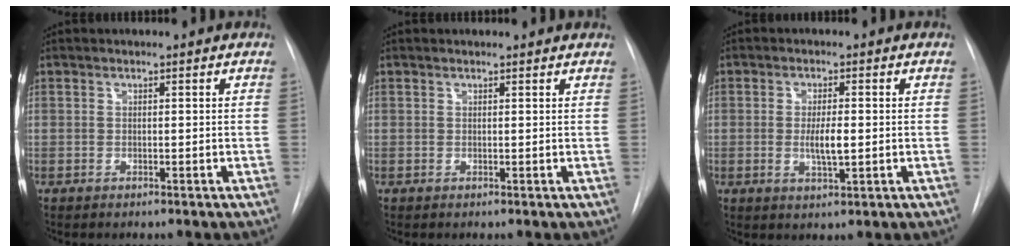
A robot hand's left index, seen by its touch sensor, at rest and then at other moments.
{"total": 1.1, "force": [1.1, 0.1, 0.1], "torque": [-0.009, 0.008, 0.007]}
{"total": 4.0, "force": [-1.4, 0.6, 3.7], "torque": [-0.070, -0.010, -0.019]}